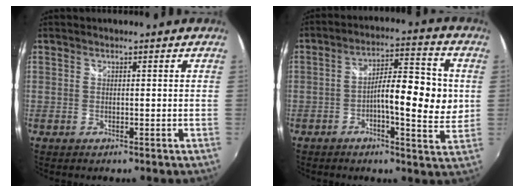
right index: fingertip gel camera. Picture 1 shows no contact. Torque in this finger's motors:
{"motor_torque": [1.76, 0.37, 0.30, 0.09]}